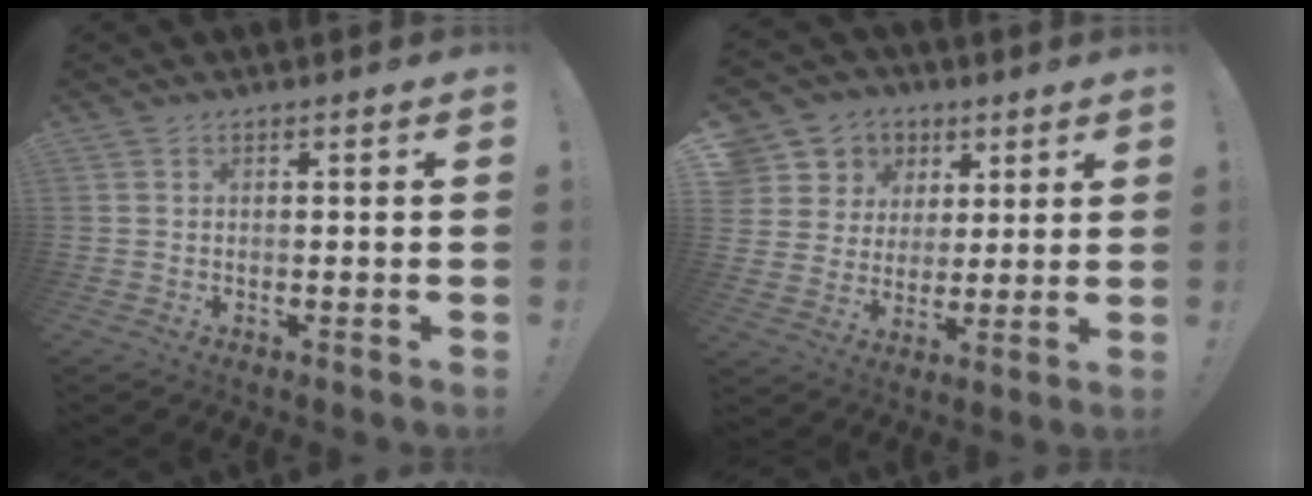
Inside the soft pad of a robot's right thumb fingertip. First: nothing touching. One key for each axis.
{"total": 10.6, "fx": 4.0, "fy": 9.5, "fz": 2.4, "tx": -0.038, "ty": -0.024, "tz": 0.096}